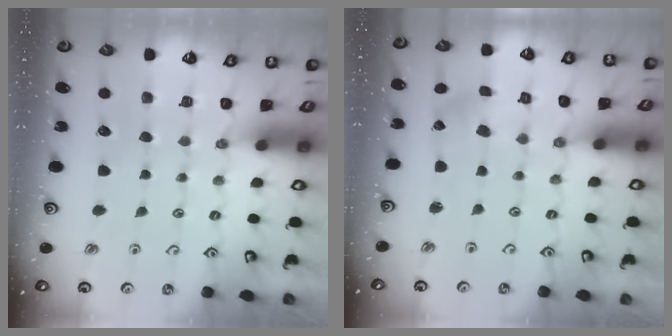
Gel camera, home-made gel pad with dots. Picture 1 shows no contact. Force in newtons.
{"total": 1.2, "press": 1.2, "slide": 0.2}